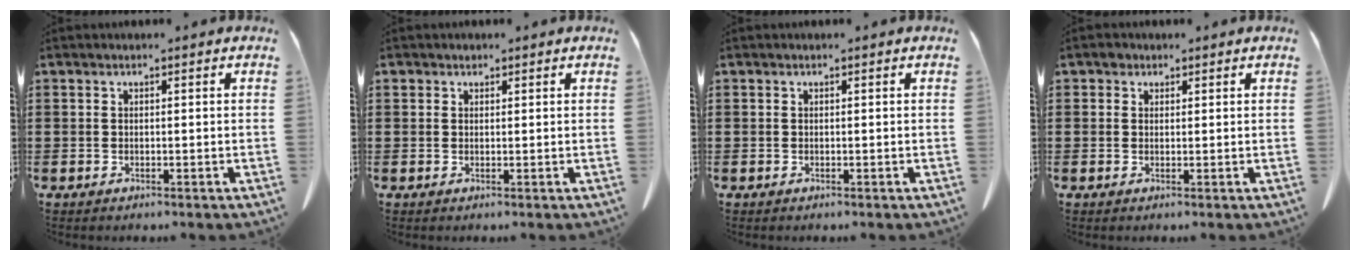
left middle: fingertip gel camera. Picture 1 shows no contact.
{"total": 0.9, "force": [0.5, 0.7, 0.1], "torque": [-0.006, 0.003, 0.011]}
{"total": 0.0}
{"total": 1.3, "force": [0.8, 1.0, 0.2], "torque": [-0.007, 0.005, 0.016]}